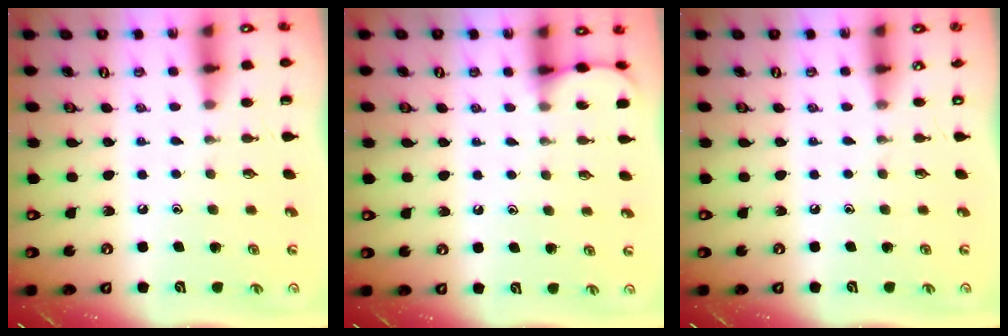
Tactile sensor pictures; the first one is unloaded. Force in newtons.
{"total": 3.5, "press": 3.5, "slide": 0.4}
{"total": 0.0}